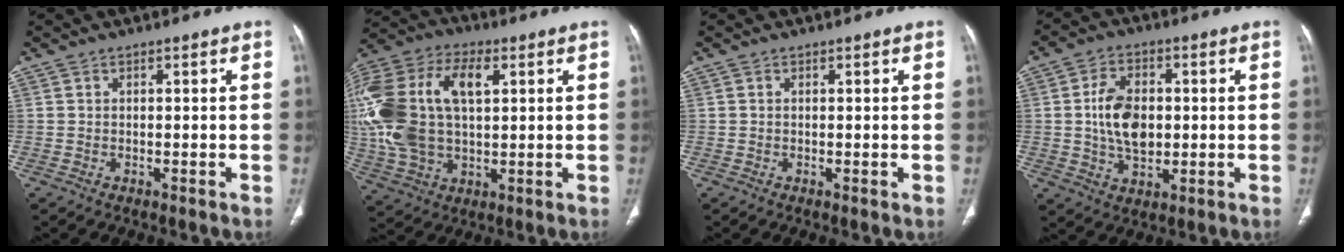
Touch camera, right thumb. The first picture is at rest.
{"total": 22.4, "force": [4.1, 13.0, 17.8], "torque": [-0.388, 0.014, 0.075]}
{"total": 0.0}
{"total": 10.0, "force": [0.4, 6.6, 7.5], "torque": [-0.115, 0.002, 0.010]}